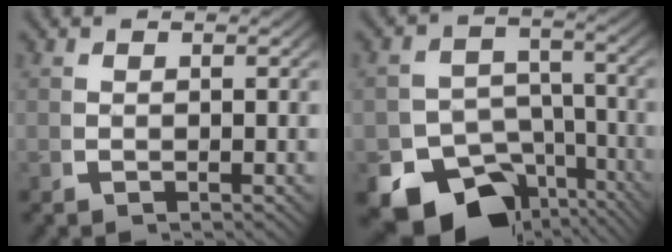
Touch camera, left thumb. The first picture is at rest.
{"total": 15.5, "force": [-8.7, 10.6, 7.1], "torque": [-0.132, -0.072, -0.122]}